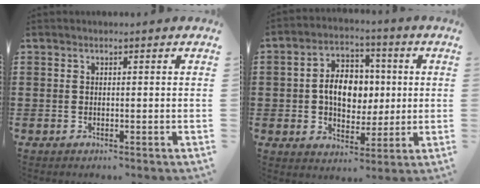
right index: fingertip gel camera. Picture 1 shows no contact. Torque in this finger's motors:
{"motor_torque": [1.98, -0.16, 0.33, 0.21]}